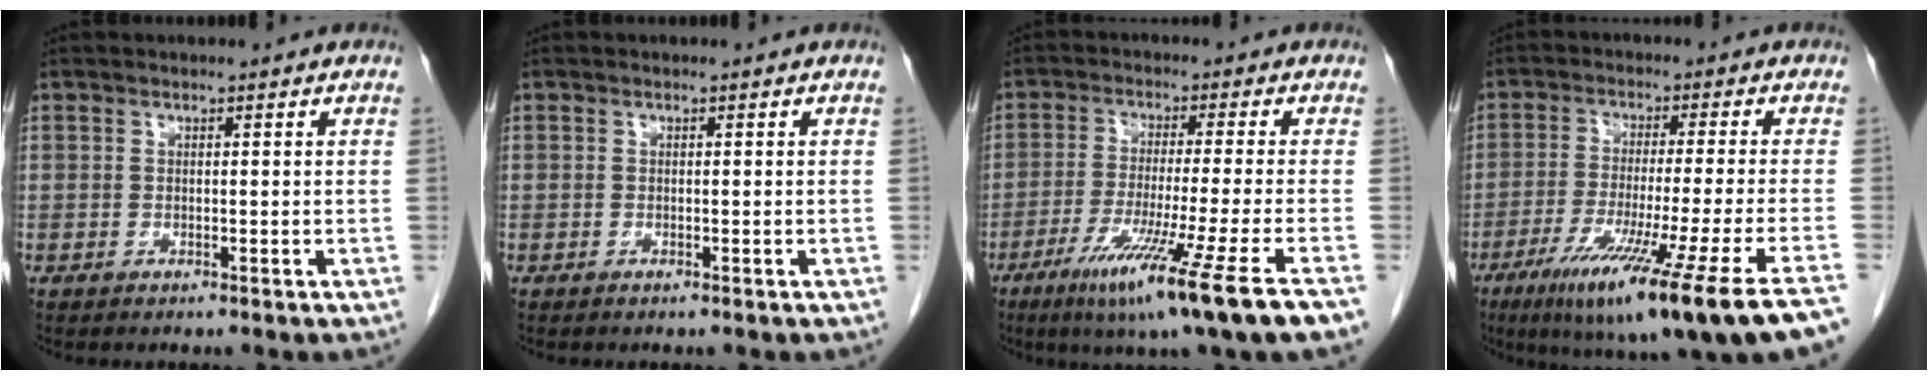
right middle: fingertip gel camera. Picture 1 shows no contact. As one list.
[{"total": 0.0}, {"total": 14.9, "force": [-8.7, -1.7, 12.0], "torque": [-0.189, -0.050, -0.137]}, {"total": 19.6, "force": [-12.2, -1.4, 15.3], "torque": [-0.186, -0.060, -0.189]}]